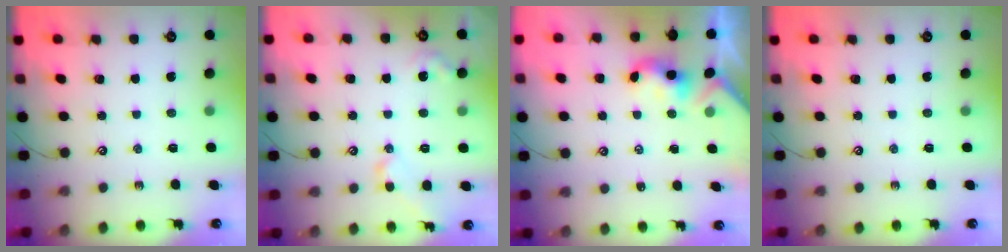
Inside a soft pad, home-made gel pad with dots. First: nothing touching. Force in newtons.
{"total": 3.5, "press": 3.4, "slide": 0.8}
{"total": 2.3, "press": 2.3, "slide": 0.2}
{"total": 0.0}